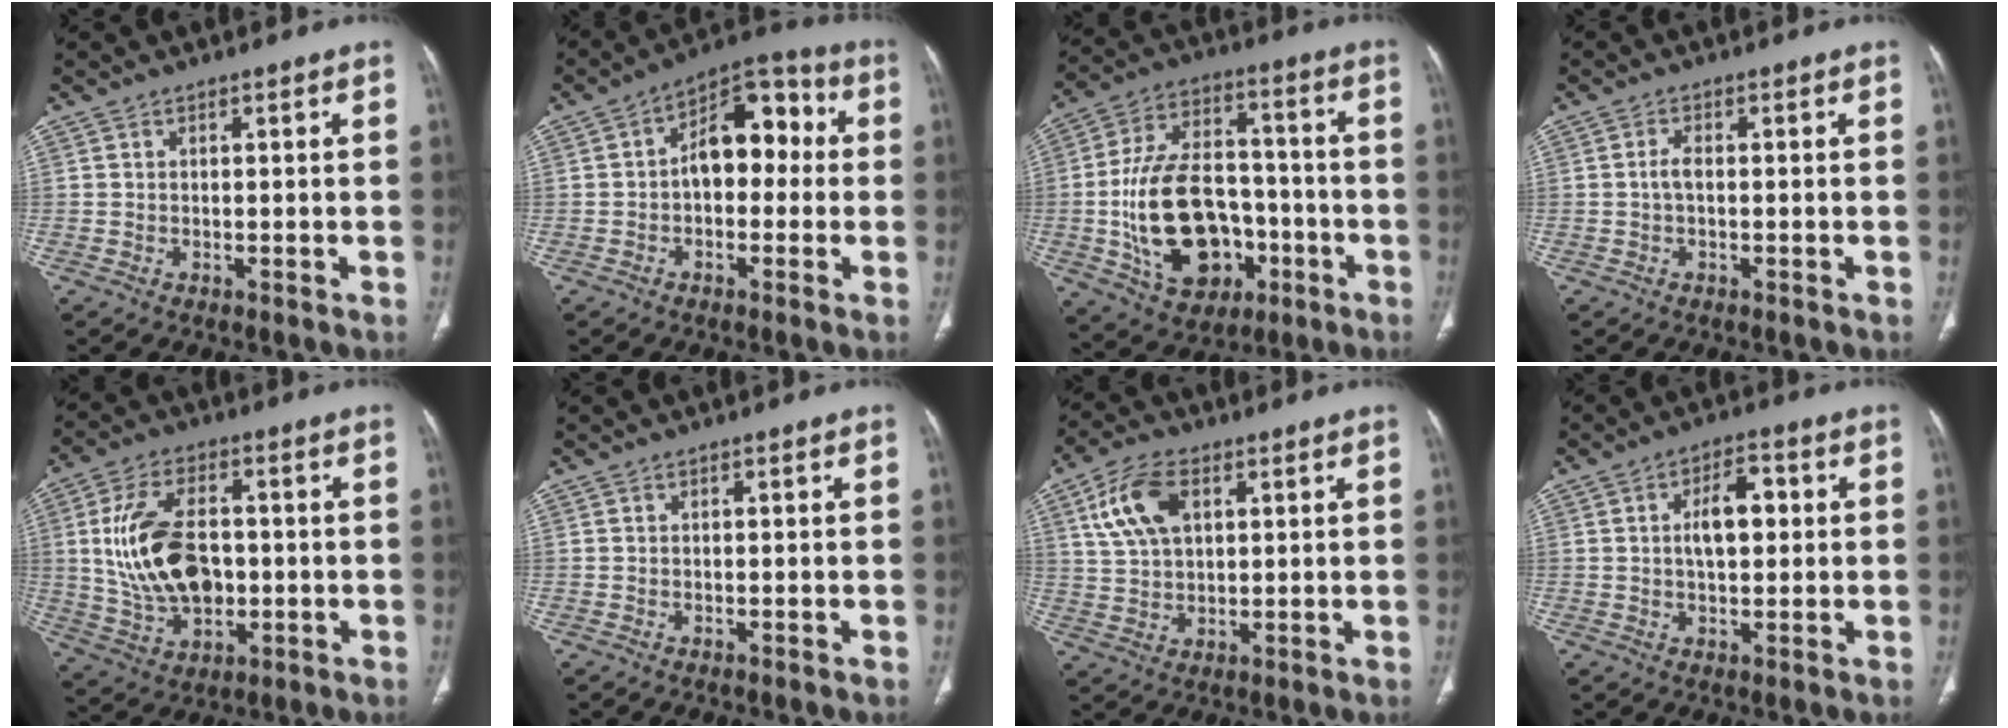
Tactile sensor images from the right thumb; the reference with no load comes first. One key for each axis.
{"total": 12.0, "fx": 0.3, "fy": 7.5, "fz": 9.4, "tx": -0.102, "ty": 0.041, "tz": -0.009}
{"total": 21.6, "fx": -5.0, "fy": 14.4, "fz": 15.2, "tx": -0.244, "ty": 0.036, "tz": -0.066}
{"total": 1.8, "fx": -0.2, "fy": 0.8, "fz": 1.6, "tx": -0.031, "ty": 0.002, "tz": -0.006}
{"total": 16.1, "fx": 0.1, "fy": 9.9, "fz": 12.7, "tx": -0.224, "ty": 0.007, "tz": 0.014}
{"total": 0.0}
{"total": 10.5, "fx": 3.9, "fy": 6.1, "fz": 7.6, "tx": -0.145, "ty": 0.003, "tz": 0.077}
{"total": 7.5, "fx": 1.0, "fy": 4.0, "fz": 6.3, "tx": -0.088, "ty": 0.014, "tz": 0.013}